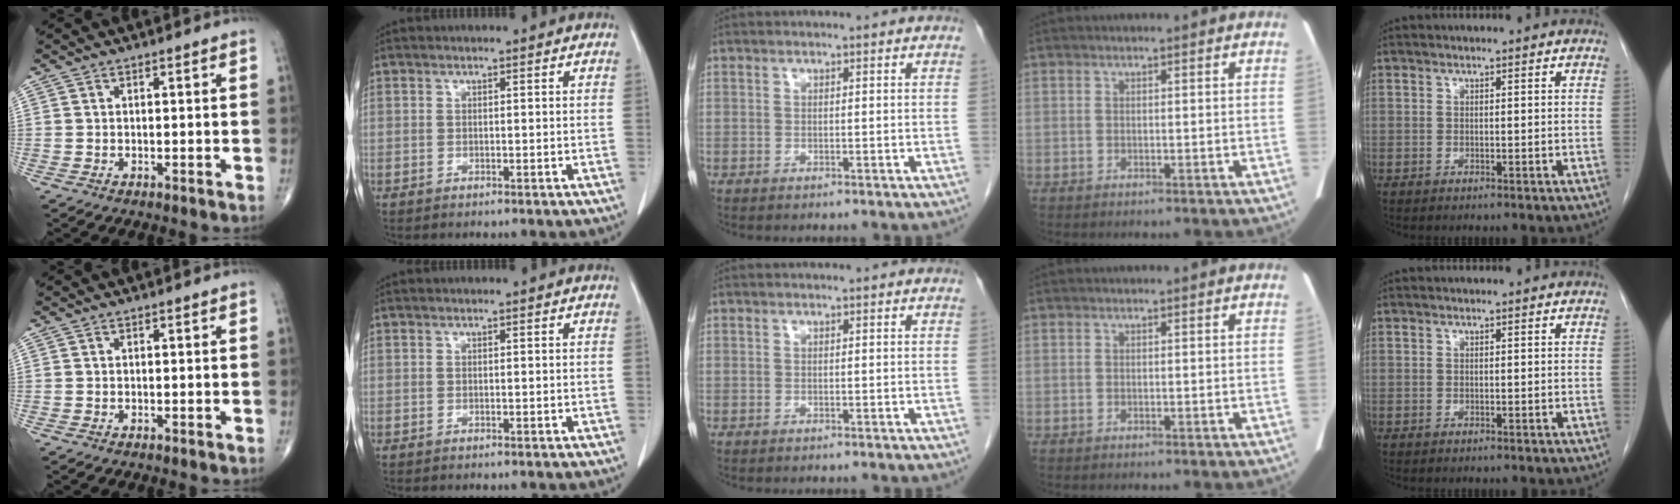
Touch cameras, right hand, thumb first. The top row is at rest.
{}